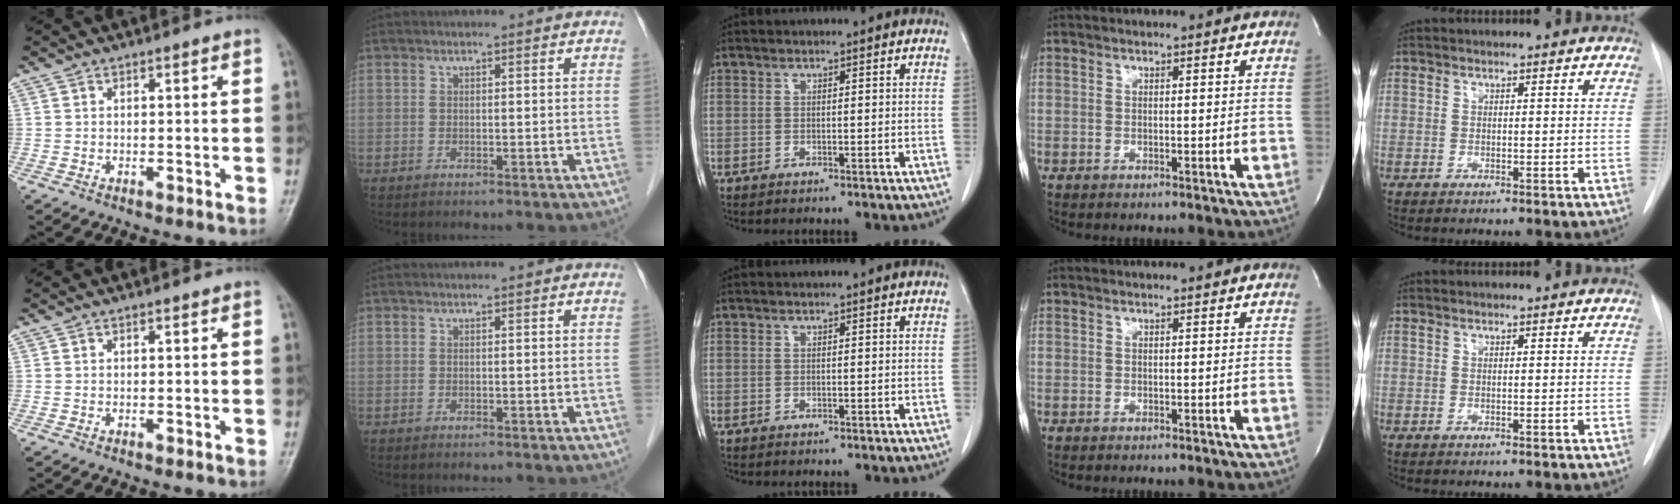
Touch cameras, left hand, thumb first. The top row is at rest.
{}